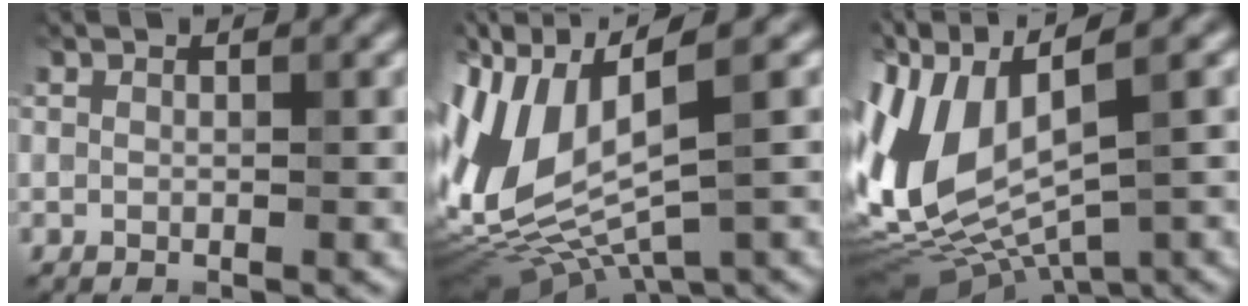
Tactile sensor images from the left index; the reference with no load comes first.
{"total": 11.6, "force": [1.0, 5.2, 10.4], "torque": [-0.233, -0.006, 0.027]}
{"total": 12.4, "force": [1.2, 5.7, 11.0], "torque": [-0.255, -0.005, 0.040]}